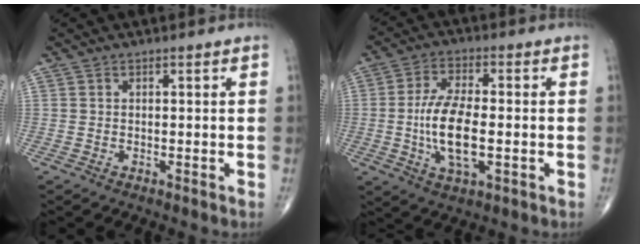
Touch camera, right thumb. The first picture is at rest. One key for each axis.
{"total": 11.6, "fx": -1.5, "fy": 4.9, "fz": 10.4, "tx": -0.203, "ty": 0.004, "tz": -0.026}